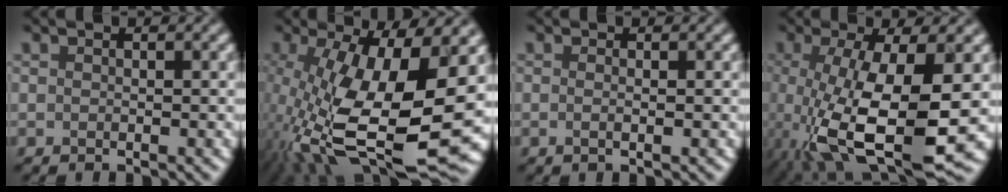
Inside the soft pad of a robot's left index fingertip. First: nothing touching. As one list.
[{"total": 15.2, "force": [-2.4, 5.8, 13.9], "torque": [-0.257, -0.018, -0.038]}, {"total": 0.8, "force": [-0.2, 0.0, 0.8], "torque": [-0.016, -0.003, -0.002]}, {"total": 10.6, "force": [-2.5, 3.0, 9.8], "torque": [-0.200, -0.028, -0.039]}]